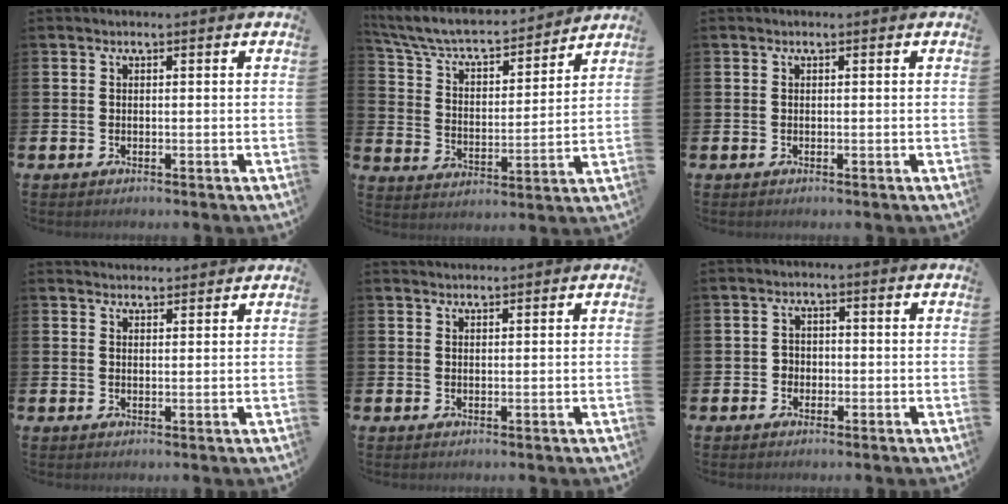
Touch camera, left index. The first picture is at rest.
{"total": 7.2, "force": [6.5, 1.9, 2.4], "torque": [-0.085, -0.049, 0.110]}
{"total": 0.0}
{"total": 2.3, "force": [2.3, 0.5, -0.1], "torque": [0.004, -0.012, 0.040]}
{"total": 1.3, "force": [1.3, 0.2, 0.1], "torque": [0.006, -0.003, 0.022]}
{"total": 1.8, "force": [-0.8, 1.5, 0.3], "torque": [-0.004, 0.003, -0.021]}